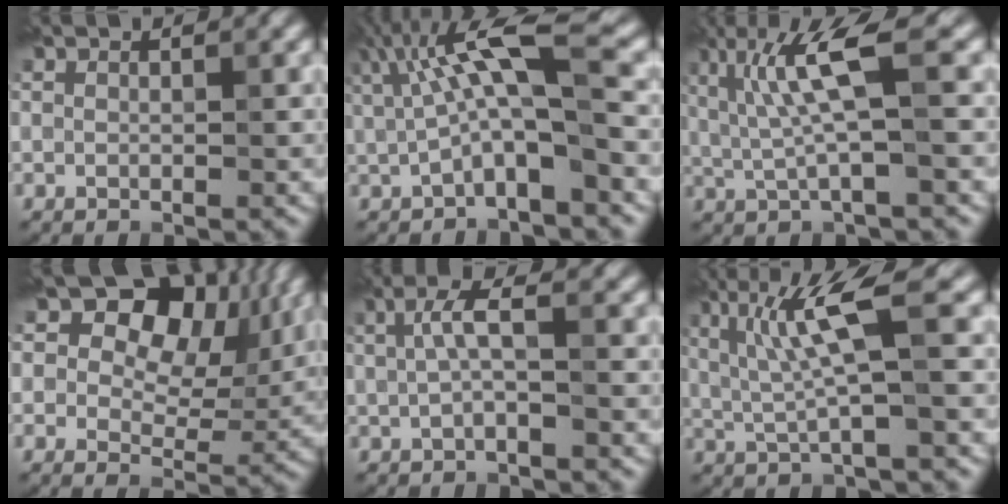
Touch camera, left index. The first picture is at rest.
{"total": 5.6, "force": [0.4, 0.9, 5.5], "torque": [-0.127, 0.000, 0.032]}
{"total": 4.1, "force": [0.3, -0.5, 4.1], "torque": [-0.124, -0.006, 0.038]}
{"total": 10.8, "force": [5.3, 6.9, 6.4], "torque": [-0.105, 0.021, 0.094]}
{"total": 1.4, "force": [-0.6, -0.8, 0.9], "torque": [-0.053, -0.003, 0.020]}
{"total": 4.2, "force": [0.3, -0.5, 4.2], "torque": [-0.119, -0.003, 0.037]}